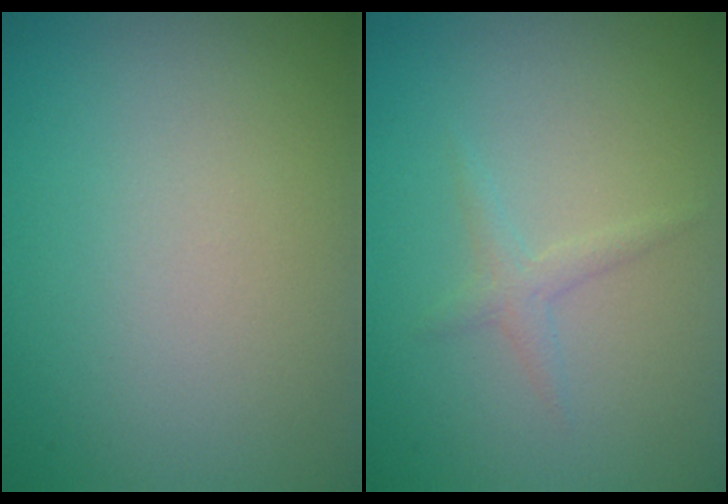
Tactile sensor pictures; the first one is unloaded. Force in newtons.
{"total": 1.2, "press": 1.2, "slide": 0.1}